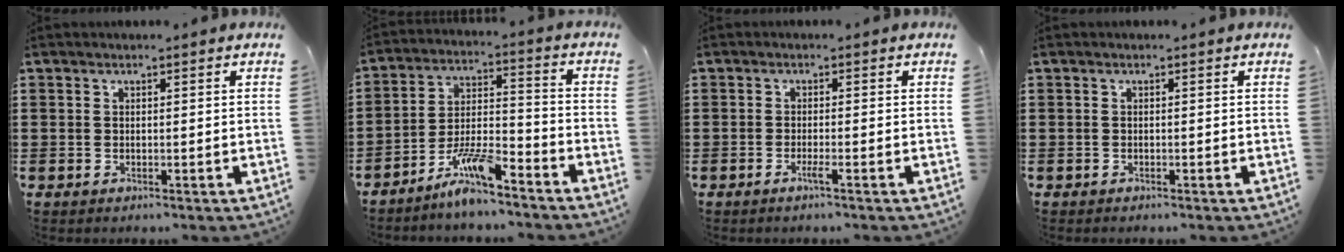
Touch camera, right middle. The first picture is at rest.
{"total": 8.5, "force": [-6.7, 1.2, 5.1], "torque": [-0.115, -0.004, -0.130]}
{"total": 1.6, "force": [-0.9, -0.1, 1.3], "torque": [-0.023, -0.004, -0.016]}
{"total": 0.0}